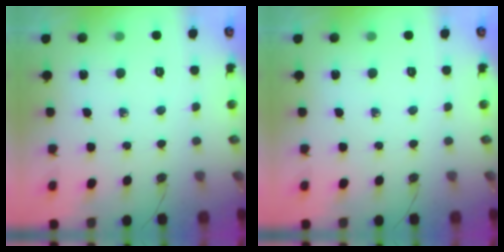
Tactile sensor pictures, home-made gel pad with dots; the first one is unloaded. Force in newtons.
{"total": 0.0}